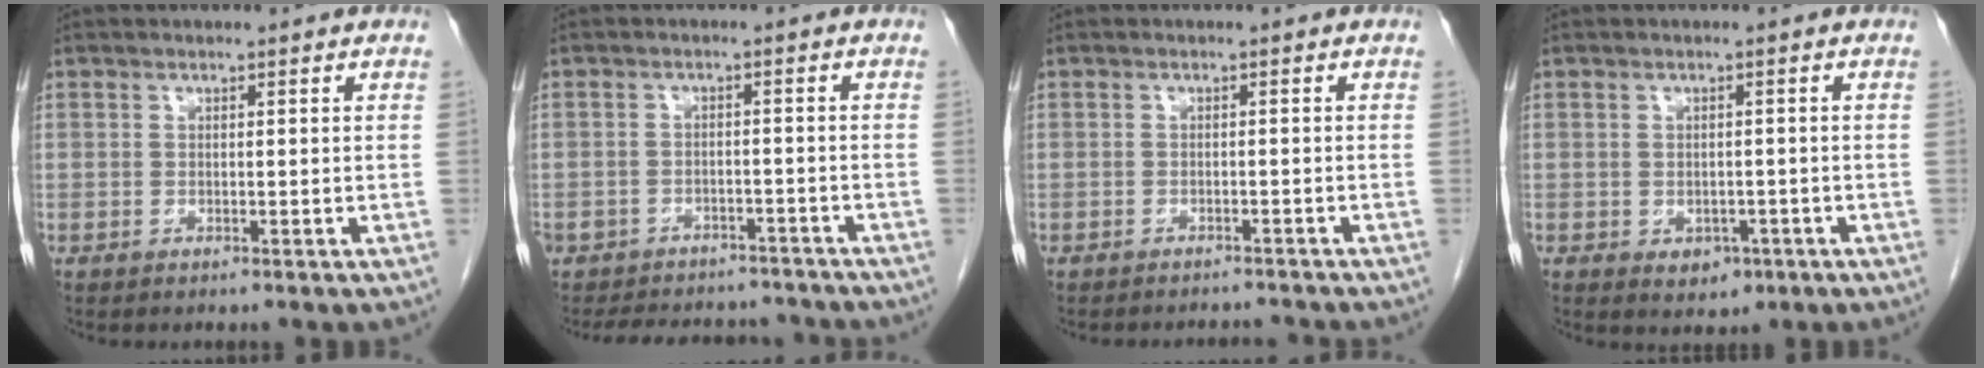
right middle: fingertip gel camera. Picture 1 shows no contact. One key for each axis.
{"total": 13.0, "fx": -11.6, "fy": 4.8, "fz": 3.3, "tx": -0.062, "ty": 0.013, "tz": -0.142}
{"total": 3.0, "fx": -3.0, "fy": 0.4, "fz": -0.1, "tx": 0.005, "ty": -0.005, "tz": -0.042}
{"total": 2.8, "fx": -1.2, "fy": 2.0, "fz": 1.6, "tx": -0.018, "ty": 0.000, "tz": -0.004}